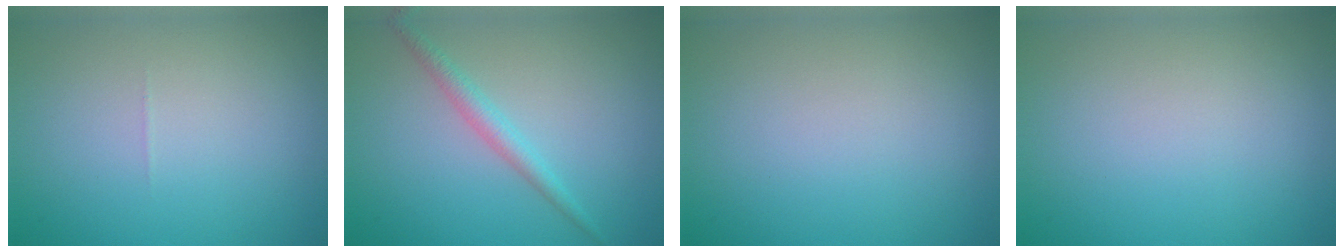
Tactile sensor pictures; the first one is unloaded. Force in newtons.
{"total": 1.9, "press": 1.9, "slide": 0.0}
{"total": 0.0}
{"total": 0.0}